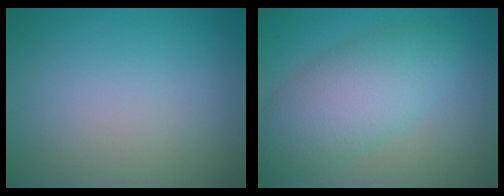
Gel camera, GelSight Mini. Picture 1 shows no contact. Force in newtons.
{"total": 6.1, "press": 6.1, "slide": 0.5}